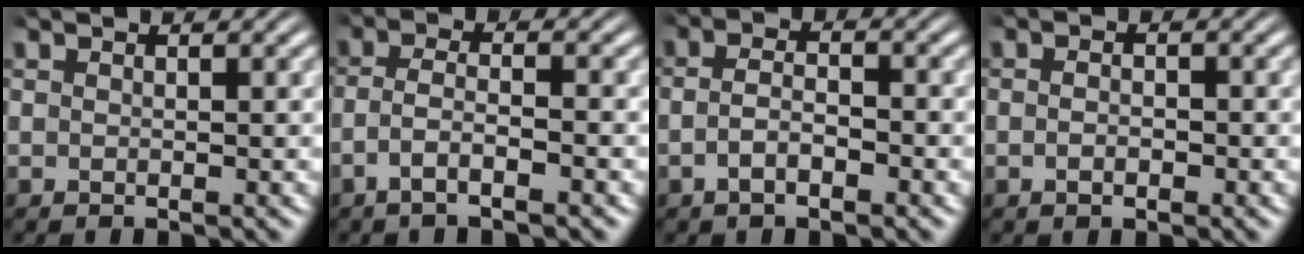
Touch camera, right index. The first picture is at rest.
{"total": 3.4, "force": [-2.0, 1.0, 2.5], "torque": [-0.054, -0.013, -0.033]}
{"total": 2.9, "force": [-1.4, 1.3, 2.2], "torque": [-0.040, -0.008, -0.023]}
{"total": 1.3, "force": [-0.8, 0.3, 0.9], "torque": [-0.017, -0.005, -0.014]}